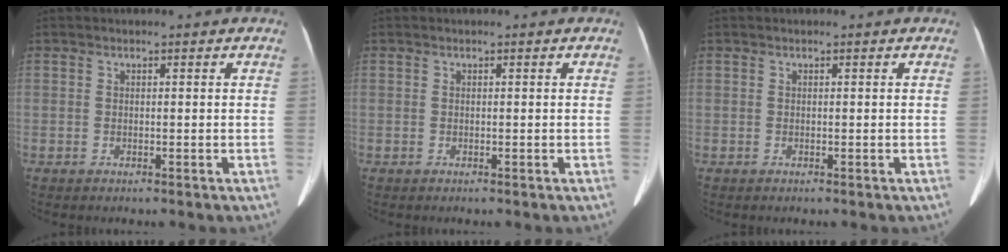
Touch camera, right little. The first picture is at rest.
{"total": 0.0}
{"total": 0.0}